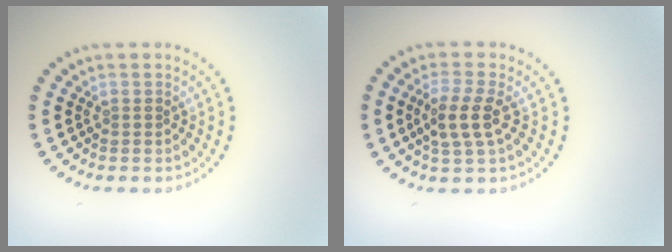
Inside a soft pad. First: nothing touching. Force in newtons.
{"total": 3.0, "press": 2.8, "slide": 1.2}